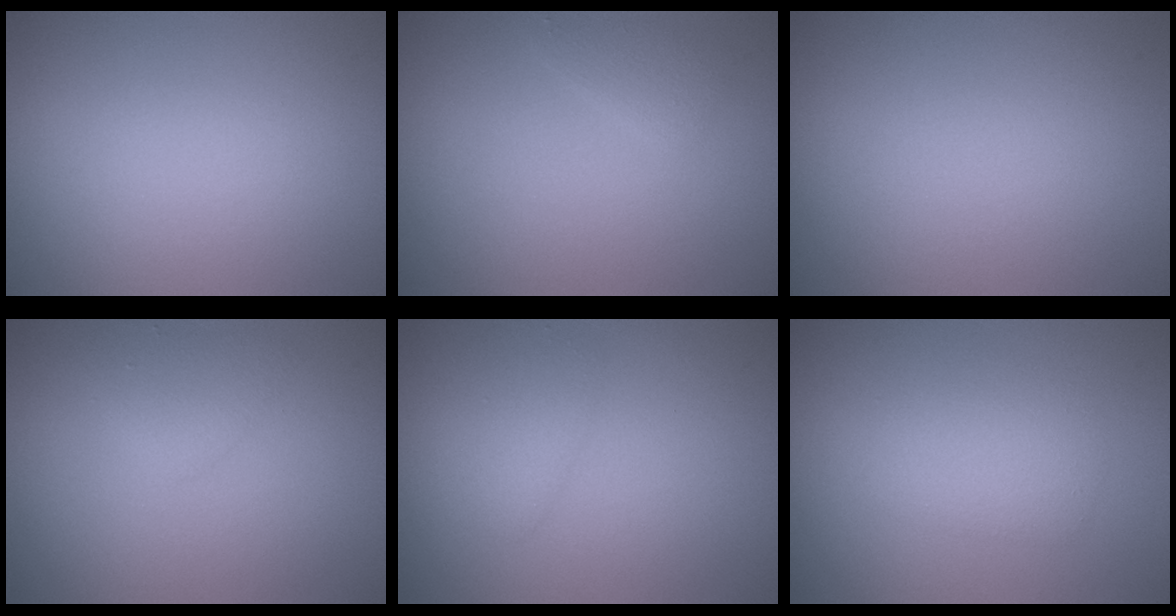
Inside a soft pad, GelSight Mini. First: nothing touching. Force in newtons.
{"total": 1.1, "press": 1.1, "slide": 0.1}
{"total": 0.0}
{"total": 1.4, "press": 1.4, "slide": 0.1}
{"total": 1.5, "press": 1.5, "slide": 0.1}
{"total": 2.4, "press": 2.4, "slide": 0.1}